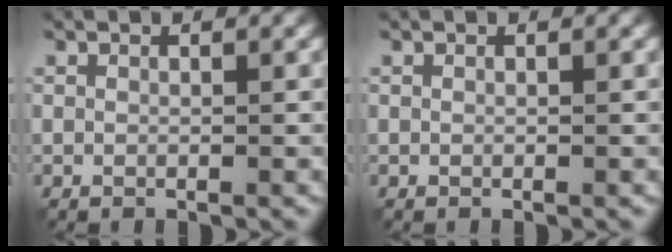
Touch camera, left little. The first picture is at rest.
{"total": 0.0}